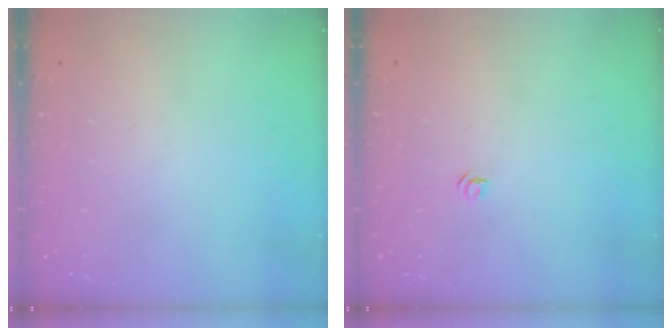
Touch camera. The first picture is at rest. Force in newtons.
{"total": 3.2, "press": 3.2, "slide": 0.3}